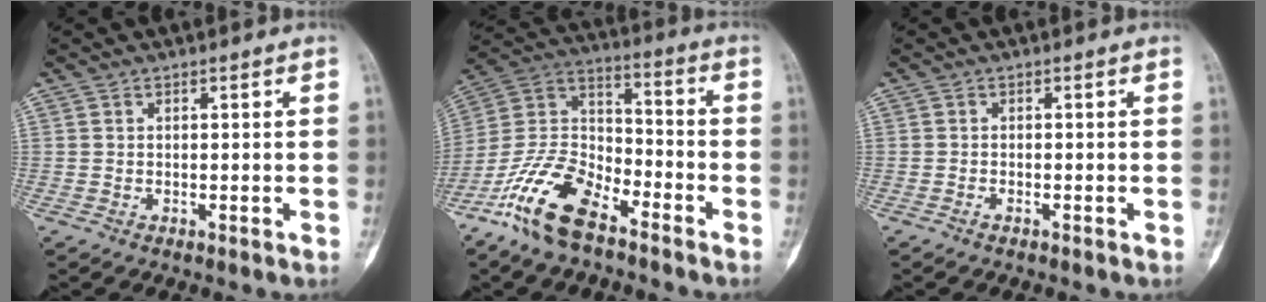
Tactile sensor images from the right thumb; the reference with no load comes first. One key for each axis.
{"total": 16.0, "fx": -10.7, "fy": 7.1, "fz": 9.6, "tx": -0.184, "ty": 0.065, "tz": -0.210}
{"total": 0.5, "fx": -0.5, "fy": 0.1, "fz": 0.2, "tx": -0.009, "ty": 0.003, "tz": -0.009}